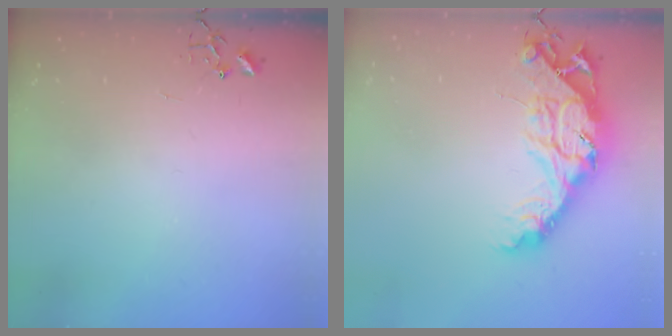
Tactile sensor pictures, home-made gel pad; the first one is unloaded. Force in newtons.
{"total": 18.3, "press": 18.3, "slide": 1.4}